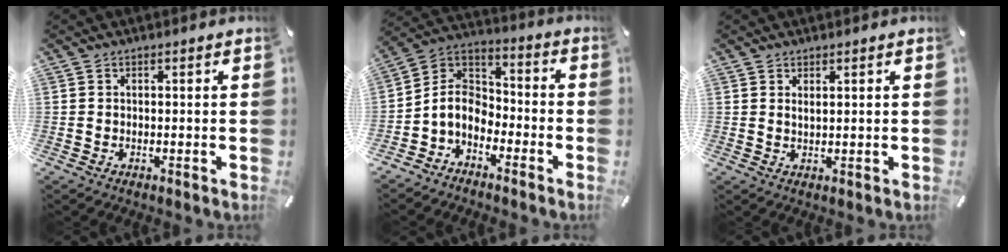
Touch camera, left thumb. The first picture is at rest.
{"total": 7.7, "force": [-4.4, 5.5, 3.0], "torque": [-0.085, 0.012, -0.091]}
{"total": 1.5, "force": [1.0, 0.3, 1.1], "torque": [-0.022, -0.002, 0.017]}